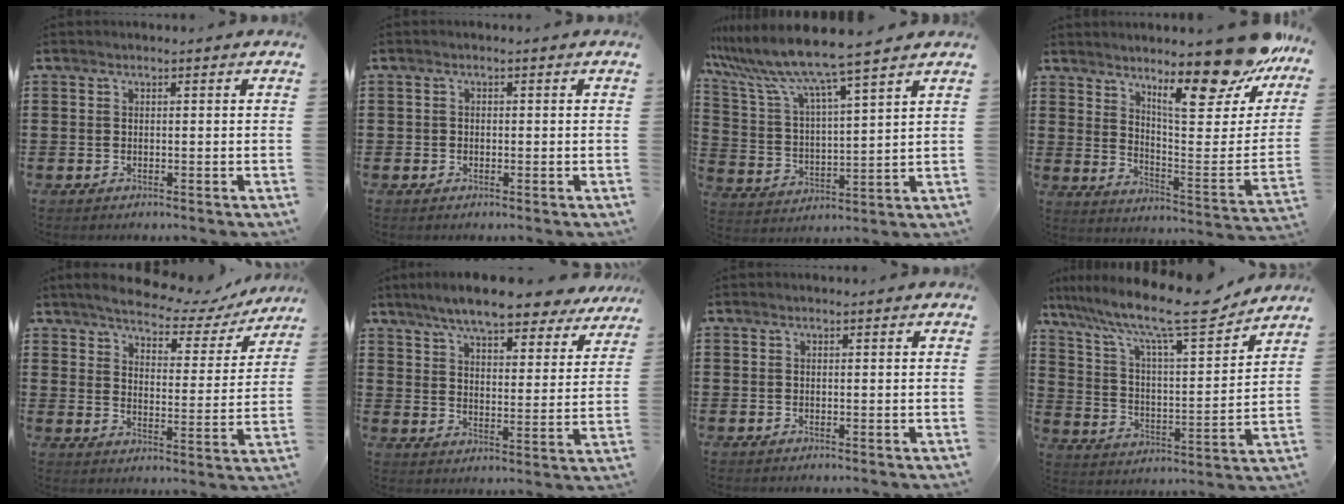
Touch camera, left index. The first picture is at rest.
{"total": 0.7, "force": [-0.2, 0.6, 0.3], "torque": [-0.007, 0.001, -0.005]}
{"total": 8.7, "force": [7.6, -0.7, 4.1], "torque": [-0.113, -0.049, 0.125]}
{"total": 15.0, "force": [11.8, 2.6, 9.0], "torque": [-0.137, -0.093, 0.192]}
{"total": 4.7, "force": [4.4, 0.7, 1.6], "torque": [-0.056, -0.028, 0.070]}
{"total": 8.9, "force": [7.9, 0.7, 4.0], "torque": [-0.098, -0.035, 0.141]}
{"total": 0.0}
{"total": 13.4, "force": [11.0, 1.3, 7.5], "torque": [-0.166, -0.068, 0.181]}